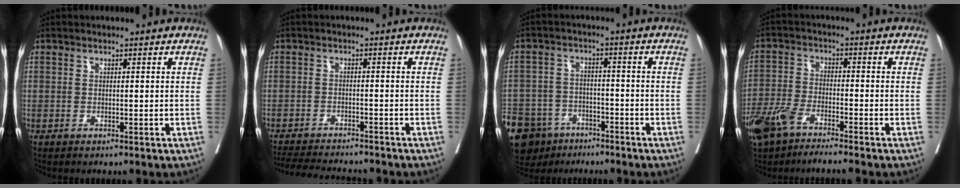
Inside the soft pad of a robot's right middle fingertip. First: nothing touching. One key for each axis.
{"total": 10.9, "fx": -10.1, "fy": 1.6, "fz": 3.7, "tx": -0.058, "ty": -0.007, "tz": -0.144}
{"total": 17.3, "fx": -11.4, "fy": 11.2, "fz": 6.6, "tx": -0.188, "ty": -0.008, "tz": -0.173}
{"total": 7.0, "fx": -5.3, "fy": 1.6, "fz": 4.3, "tx": -0.097, "ty": -0.010, "tz": -0.108}